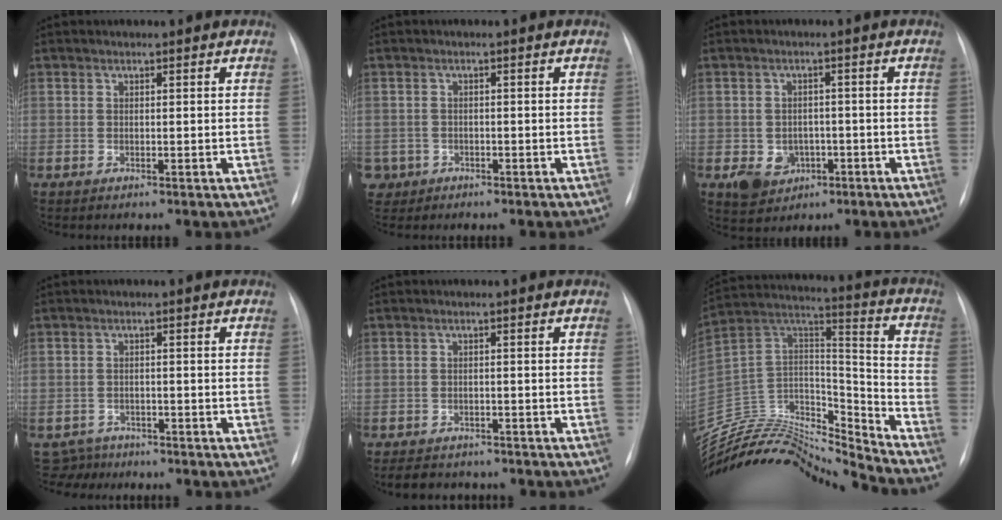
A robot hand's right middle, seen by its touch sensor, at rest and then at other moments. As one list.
[{"total": 3.4, "force": [-1.7, 3.0, -0.1], "torque": [0.000, 0.008, -0.030]}, {"total": 5.5, "force": [-2.0, 4.7, 2.2], "torque": [-0.031, 0.008, -0.018]}, {"total": 3.3, "force": [-2.8, 1.1, -1.4], "torque": [0.023, -0.002, -0.049]}, {"total": 5.9, "force": [-5.1, 2.5, 1.5], "torque": [-0.024, -0.001, -0.065]}, {"total": 23.6, "force": [-22.9, 2.3, 5.1], "torque": [-0.105, 0.044, -0.387]}]